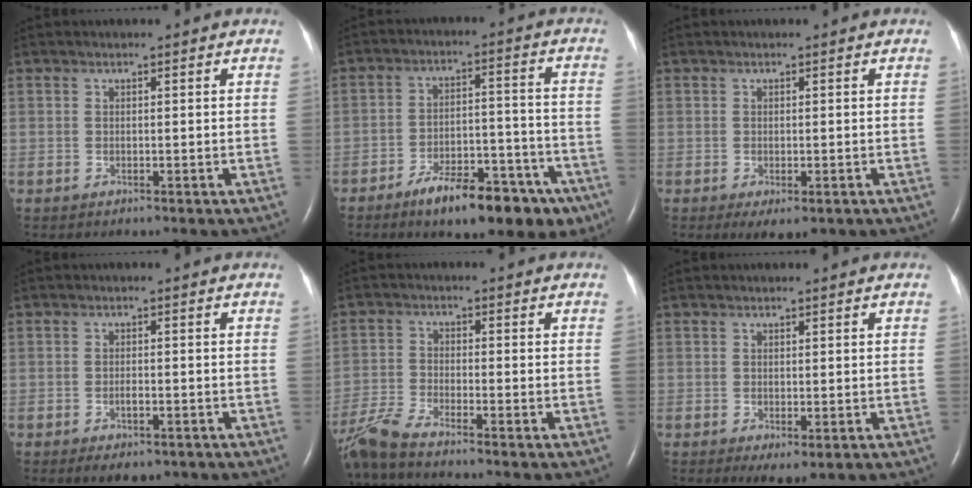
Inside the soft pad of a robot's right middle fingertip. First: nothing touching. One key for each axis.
{"total": 14.4, "fx": -9.7, "fy": 5.4, "fz": 9.2, "tx": -0.115, "ty": 0.027, "tz": -0.143}
{"total": 3.4, "fx": -1.7, "fy": 1.3, "fz": 2.6, "tx": -0.034, "ty": -0.006, "tz": -0.015}
{"total": 3.7, "fx": -2.0, "fy": 1.5, "fz": 2.8, "tx": -0.045, "ty": -0.003, "tz": -0.021}
{"total": 7.2, "fx": -6.5, "fy": -0.5, "fz": 3.2, "tx": -0.076, "ty": -0.020, "tz": -0.127}
{"total": 2.3, "fx": -0.5, "fy": 0.7, "fz": 2.1, "tx": -0.031, "ty": -0.008, "tz": 0.001}